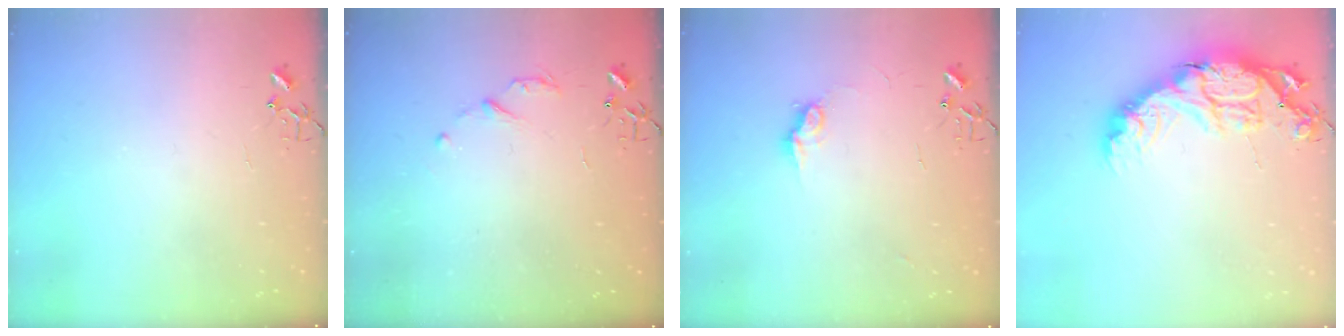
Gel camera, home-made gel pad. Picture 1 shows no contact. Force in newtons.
{"total": 5.2, "press": 5.2, "slide": 0.5}
{"total": 8.0, "press": 8.0, "slide": 0.4}
{"total": 20.3, "press": 20.3, "slide": 1.3}